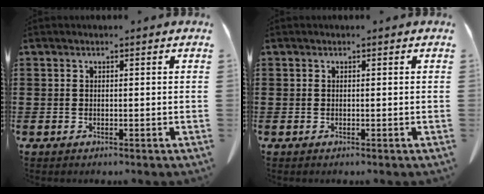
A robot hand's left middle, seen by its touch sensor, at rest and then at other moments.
{"total": 0.0}